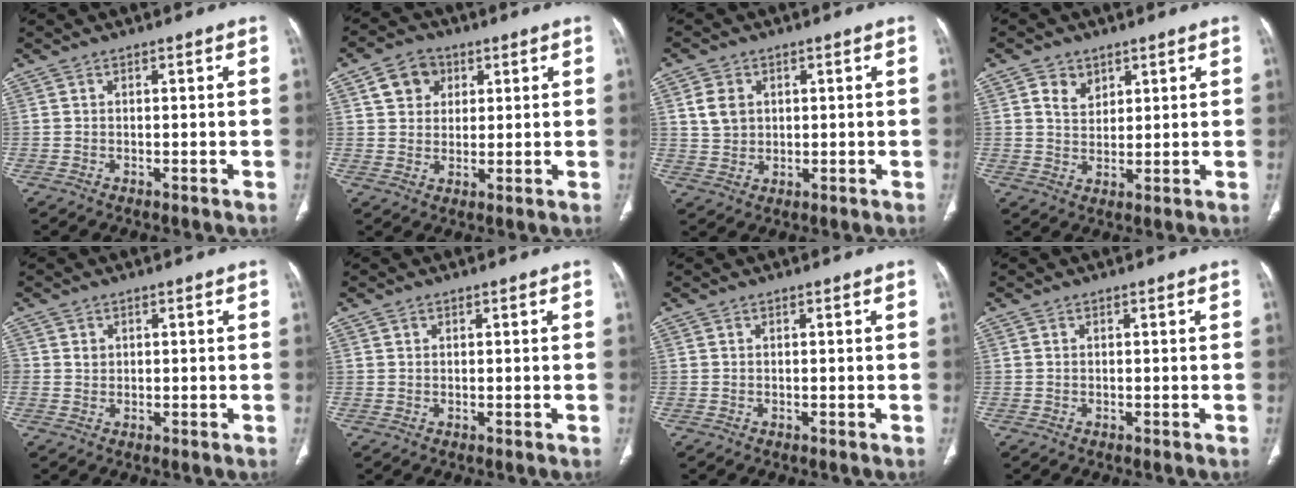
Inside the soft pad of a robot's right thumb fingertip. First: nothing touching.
{"total": 6.7, "force": [2.7, 5.4, 2.8], "torque": [-0.019, -0.005, 0.044]}
{"total": 5.3, "force": [1.6, 4.3, 2.6], "torque": [-0.032, -0.004, 0.033]}
{"total": 4.6, "force": [2.4, 3.4, 2.0], "torque": [-0.019, -0.017, 0.047]}
{"total": 1.4, "force": [0.4, 1.3, 0.5], "torque": [-0.003, -0.001, 0.009]}
{"total": 0.5, "force": [0.3, 0.4, 0.1], "torque": [0.002, -0.001, 0.004]}
{"total": 0.0}
{"total": 0.0}